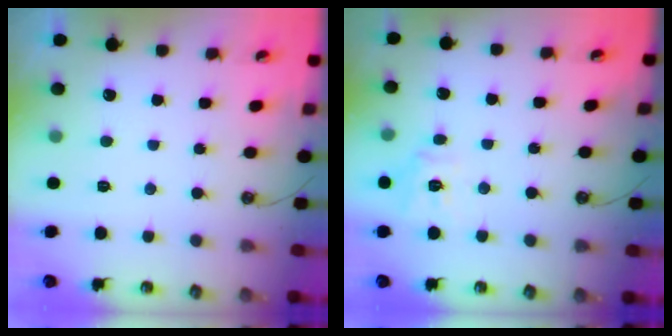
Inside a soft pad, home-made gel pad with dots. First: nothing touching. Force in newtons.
{"total": 11.6, "press": 11.5, "slide": 1.3}